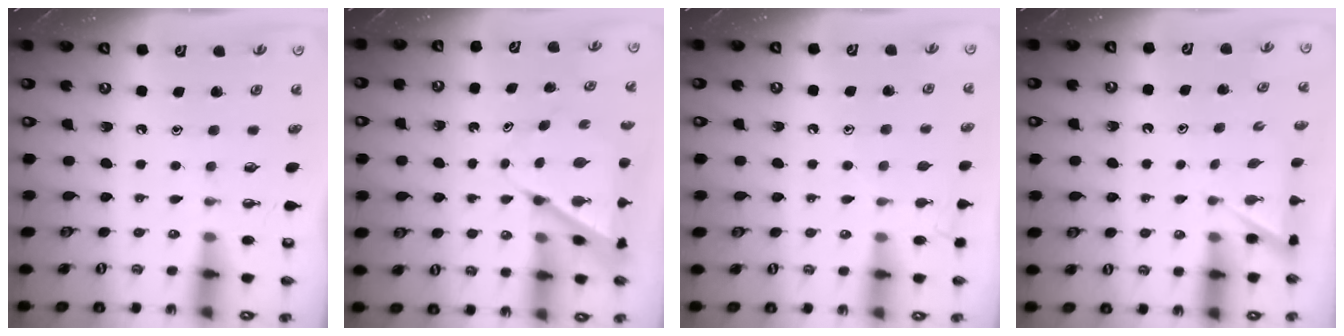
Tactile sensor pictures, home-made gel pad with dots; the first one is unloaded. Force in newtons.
{"total": 7.6, "press": 7.5, "slide": 0.5}
{"total": 6.0, "press": 6.0, "slide": 0.6}
{"total": 2.4, "press": 2.4, "slide": 0.3}